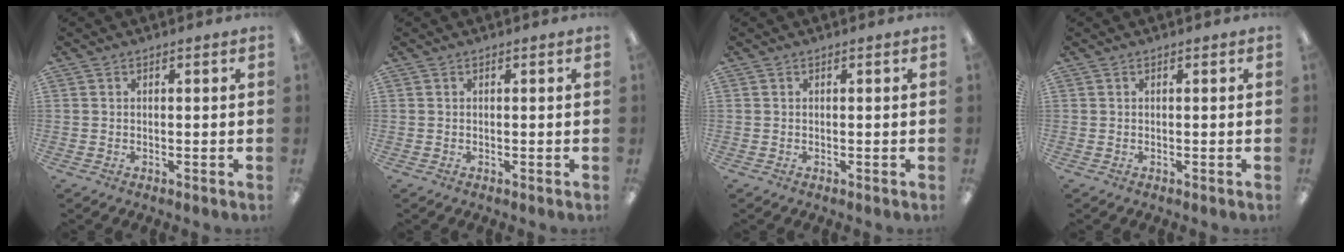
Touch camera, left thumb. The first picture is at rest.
{"total": 0.0}
{"total": 0.0}
{"total": 0.0}